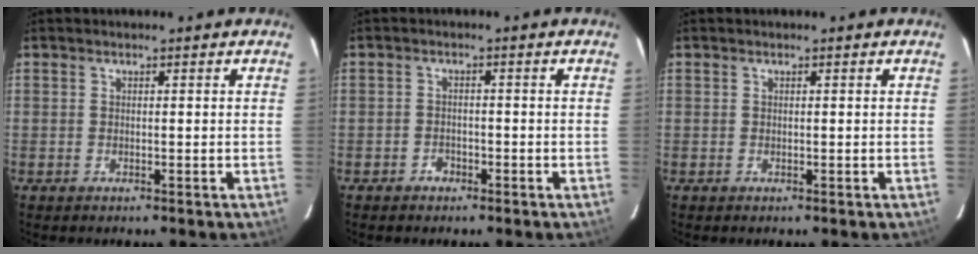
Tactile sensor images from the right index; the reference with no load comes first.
{"total": 2.2, "force": [-1.6, 1.5, 0.2], "torque": [-0.007, 0.003, -0.025]}
{"total": 0.0}